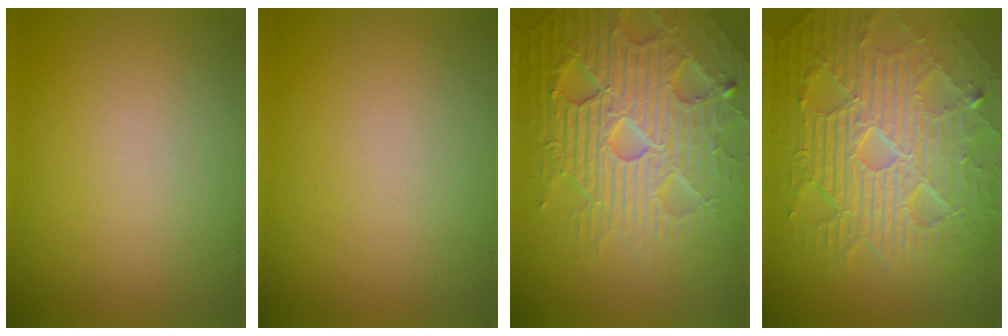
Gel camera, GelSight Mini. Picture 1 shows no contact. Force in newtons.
{"total": 0.0}
{"total": 6.8, "press": 6.7, "slide": 1.5}
{"total": 10.2, "press": 6.5, "slide": 7.8}